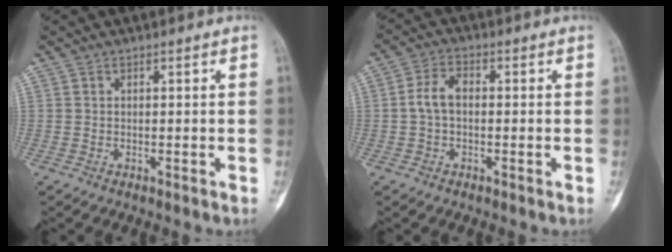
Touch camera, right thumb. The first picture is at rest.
{"total": 4.6, "force": [-0.3, 2.9, 3.6], "torque": [-0.069, 0.017, -0.011]}